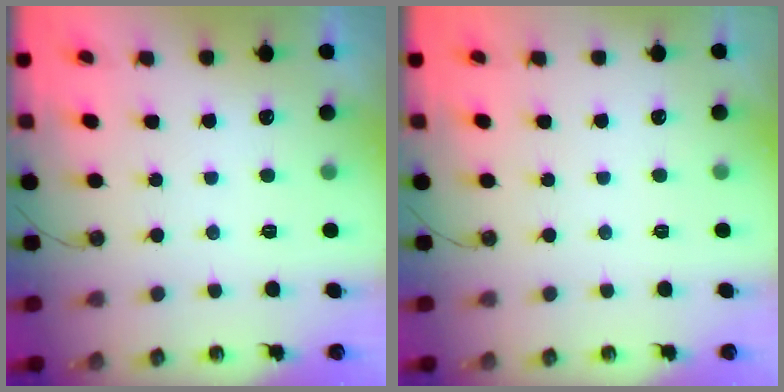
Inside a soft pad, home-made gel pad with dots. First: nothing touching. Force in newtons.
{"total": 0.0}